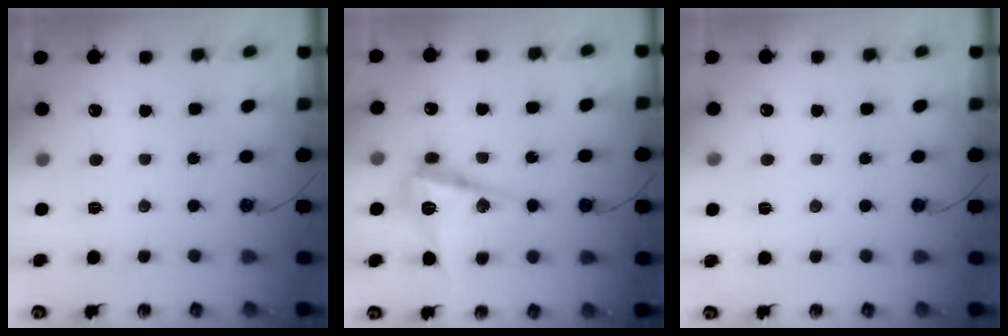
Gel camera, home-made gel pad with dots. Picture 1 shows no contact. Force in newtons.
{"total": 15.1, "press": 15.1, "slide": 1.3}
{"total": 4.6, "press": 2.3, "slide": 4.0}